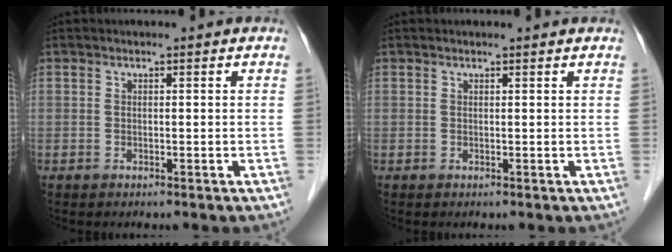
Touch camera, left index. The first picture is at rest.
{"total": 1.5, "force": [1.4, 0.0, 0.4], "torque": [-0.011, 0.009, 0.016]}